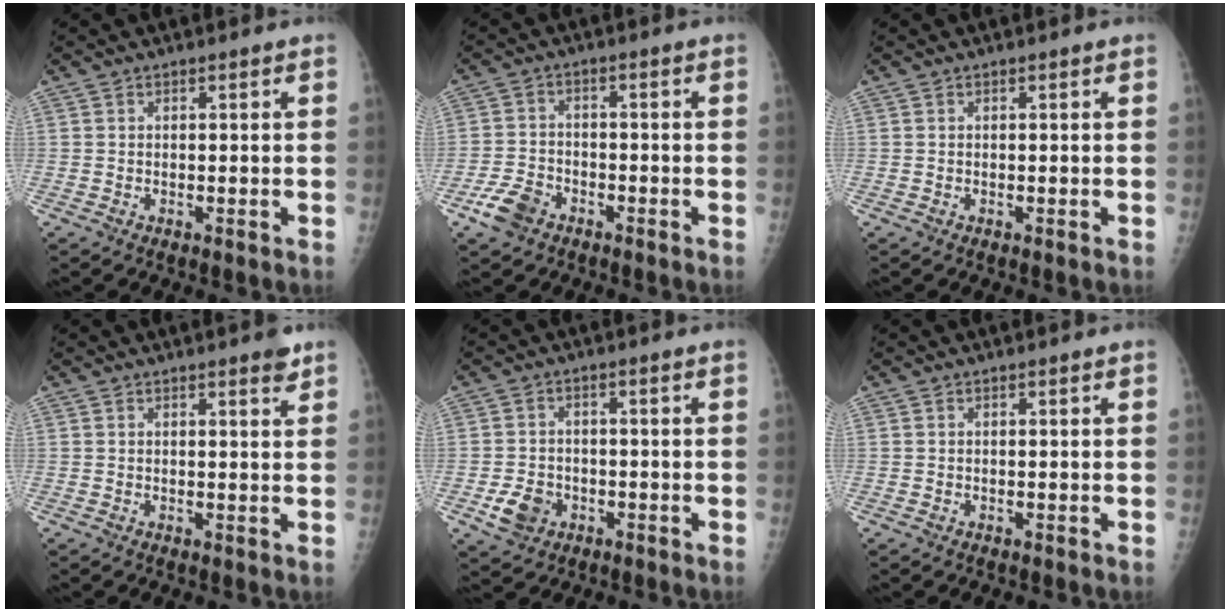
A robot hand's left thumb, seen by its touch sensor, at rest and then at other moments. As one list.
[{"total": 6.0, "force": [-3.7, 3.8, 2.8], "torque": [-0.054, 0.017, -0.068]}, {"total": 0.0}, {"total": 2.1, "force": [1.5, 0.4, 1.4], "torque": [-0.015, -0.008, 0.018]}, {"total": 5.7, "force": [-2.3, 4.5, 2.6], "torque": [-0.037, 0.011, -0.036]}, {"total": 0.0}]